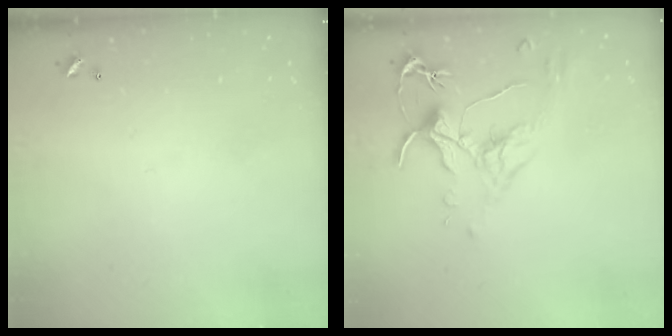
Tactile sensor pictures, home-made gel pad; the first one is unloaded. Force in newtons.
{"total": 1.6, "press": 1.4, "slide": 0.7}